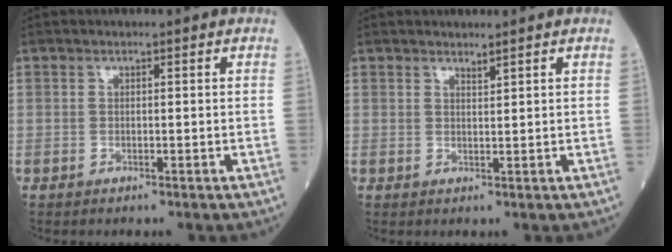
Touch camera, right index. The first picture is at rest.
{"total": 0.9, "force": [0.8, -0.2, 0.2], "torque": [-0.007, -0.009, 0.016]}